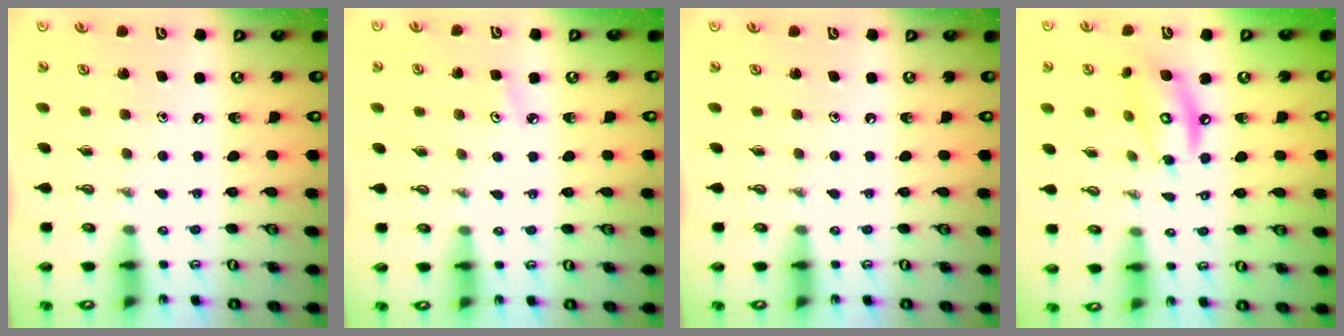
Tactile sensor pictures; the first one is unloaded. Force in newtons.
{"total": 2.9, "press": 2.9, "slide": 0.3}
{"total": 0.0}
{"total": 10.2, "press": 10.2, "slide": 0.7}